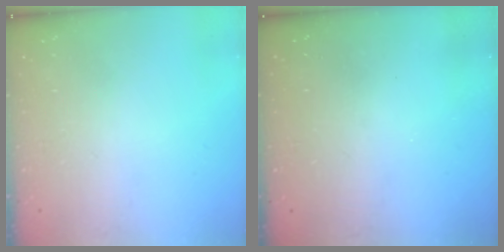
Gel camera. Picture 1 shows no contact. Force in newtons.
{"total": 3.3, "press": 3.3, "slide": 0.1}